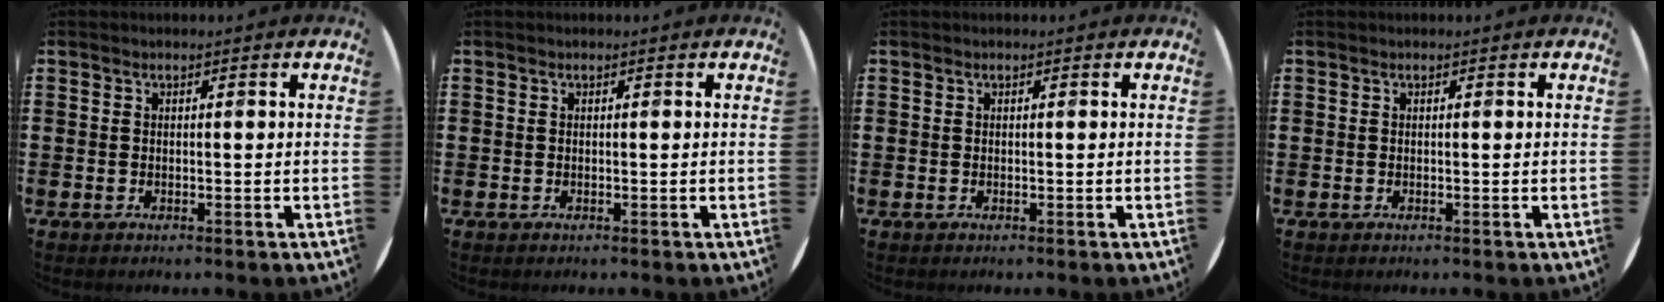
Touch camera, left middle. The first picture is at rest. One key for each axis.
{"total": 0.0}
{"total": 0.0}
{"total": 0.0}